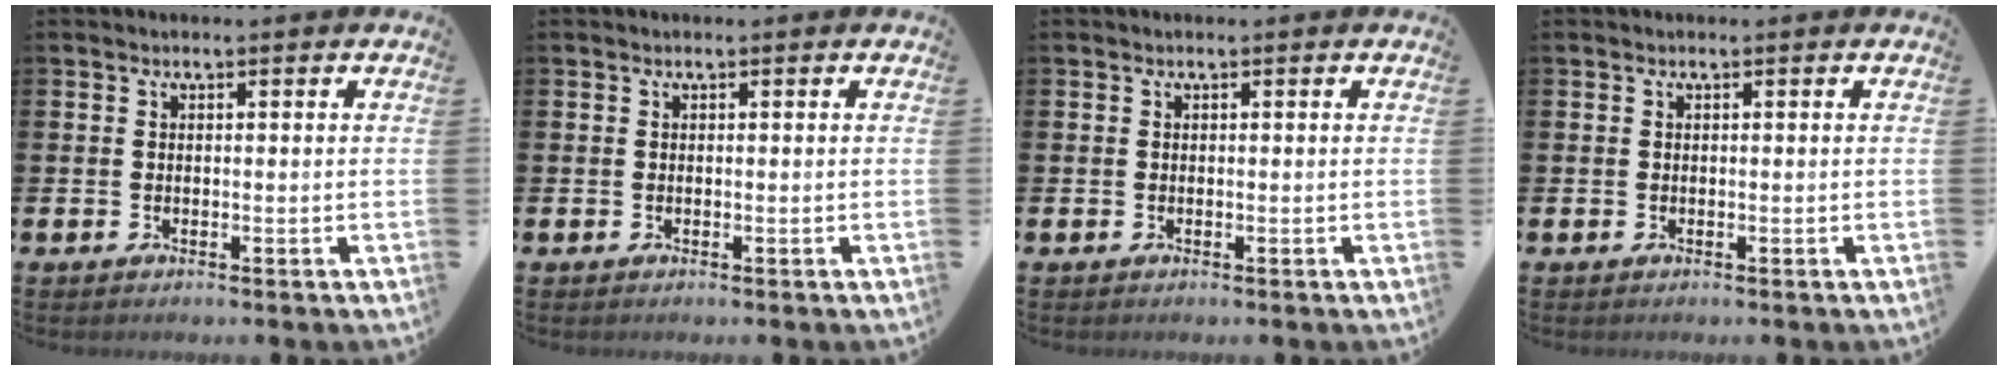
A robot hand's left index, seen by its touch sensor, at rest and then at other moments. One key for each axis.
{"total": 0.0}
{"total": 0.0}
{"total": 0.0}